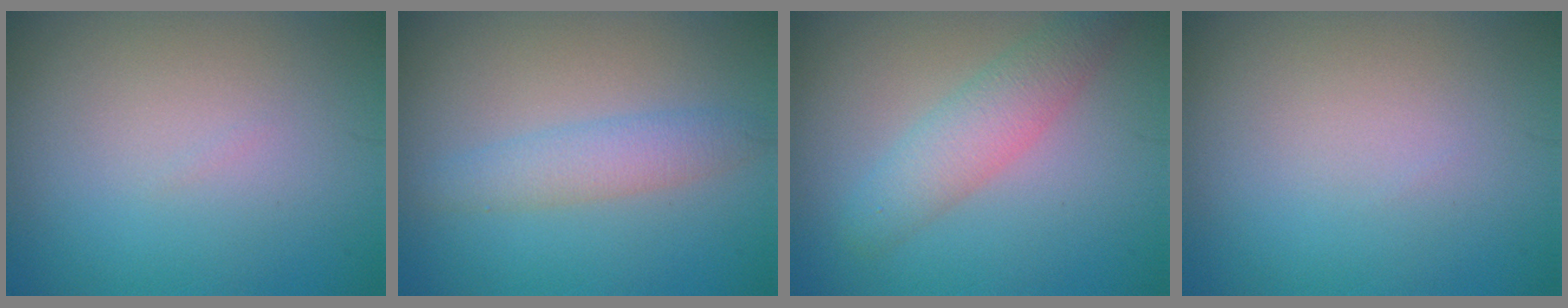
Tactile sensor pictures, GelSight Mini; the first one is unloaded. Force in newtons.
{"total": 2.5, "press": 2.5, "slide": 0.1}
{"total": 3.6, "press": 3.6, "slide": 0.1}
{"total": 0.0}